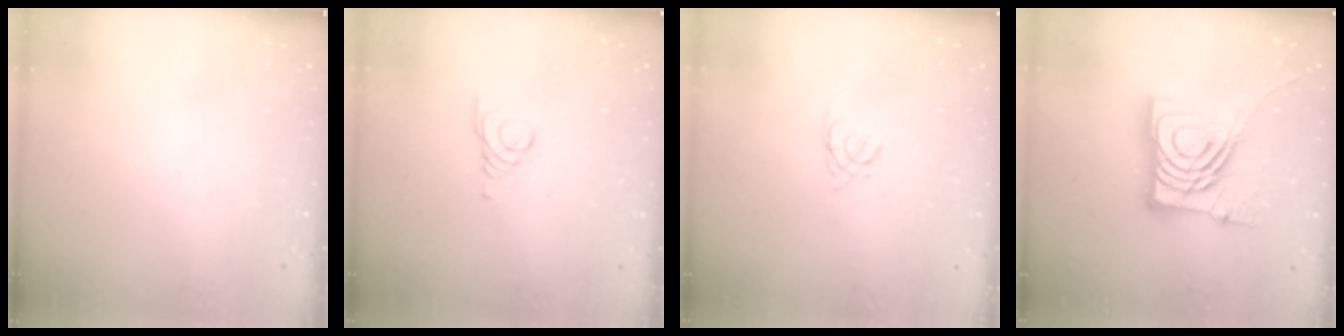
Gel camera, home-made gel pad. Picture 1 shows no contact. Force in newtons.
{"total": 1.3, "press": 1.3, "slide": 0.1}
{"total": 1.7, "press": 1.7, "slide": 0.3}
{"total": 18.6, "press": 18.6, "slide": 1.6}